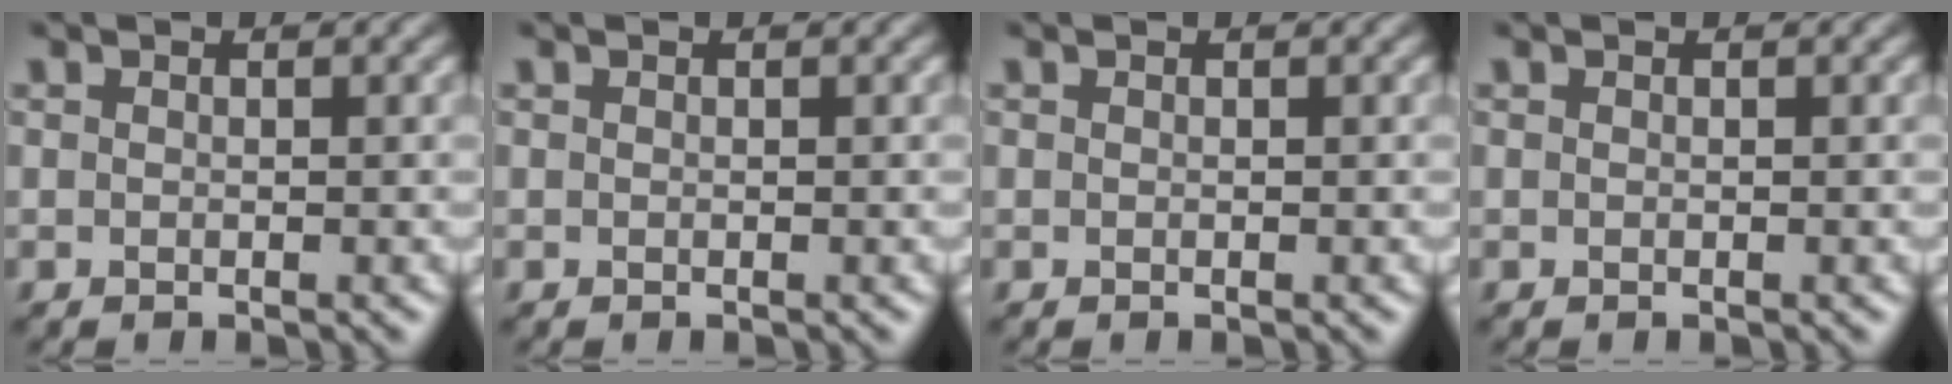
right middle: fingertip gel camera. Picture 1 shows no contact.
{"total": 0.0}
{"total": 0.0}
{"total": 0.0}